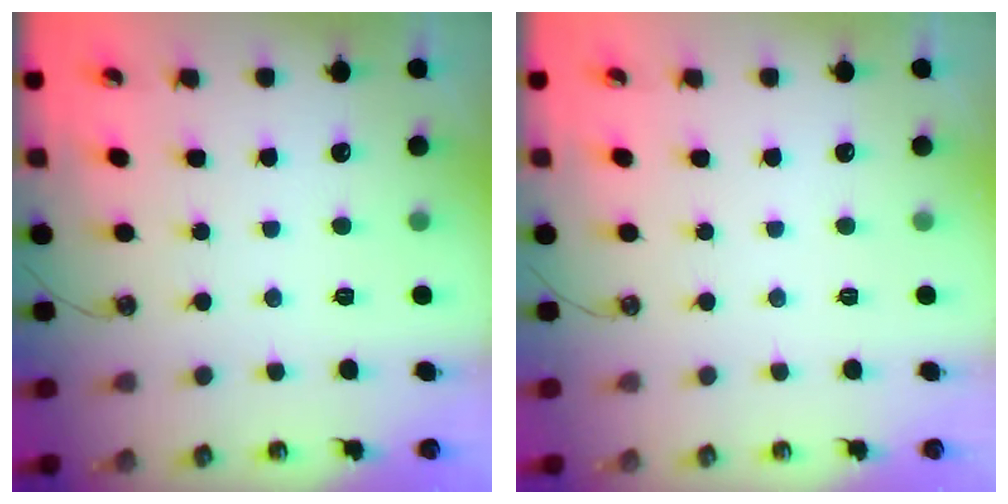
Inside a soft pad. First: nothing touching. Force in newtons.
{"total": 0.0}